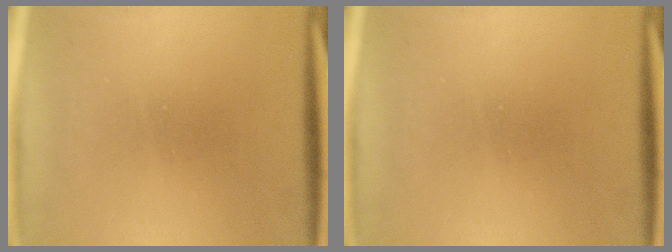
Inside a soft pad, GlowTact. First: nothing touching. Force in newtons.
{"total": 0.0}